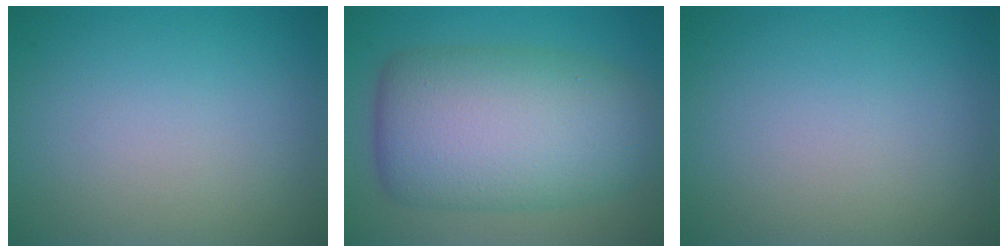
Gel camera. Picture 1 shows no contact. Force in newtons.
{"total": 11.4, "press": 11.4, "slide": 0.1}
{"total": 0.0}